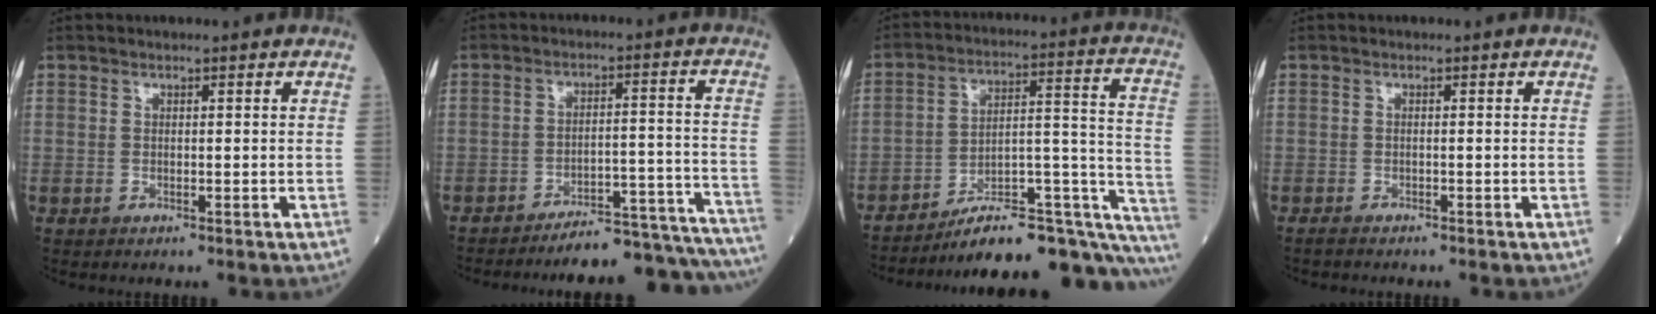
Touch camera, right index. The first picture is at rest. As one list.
[{"total": 18.7, "force": [-18.2, 0.9, 4.6], "torque": [-0.012, 0.019, -0.237]}, {"total": 24.0, "force": [-19.7, 3.9, 13.1], "torque": [-0.103, 0.039, -0.278]}, {"total": 1.1, "force": [-1.0, 0.1, 0.3], "torque": [-0.011, -0.003, -0.017]}]